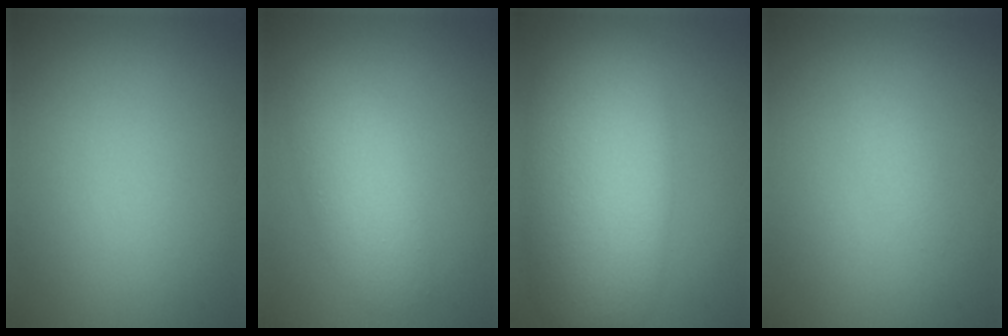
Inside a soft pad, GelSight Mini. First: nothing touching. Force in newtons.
{"total": 3.4, "press": 3.4, "slide": 0.1}
{"total": 10.8, "press": 10.8, "slide": 0.5}
{"total": 0.9, "press": 0.9, "slide": 0.0}